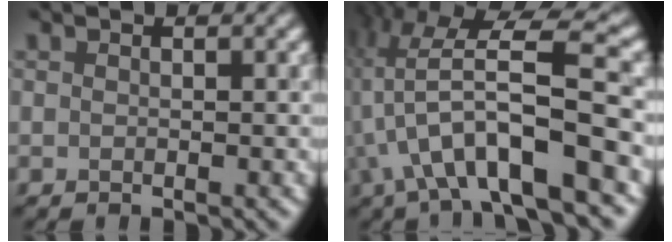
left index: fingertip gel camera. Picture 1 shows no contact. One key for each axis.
{"total": 10.8, "fx": -3.2, "fy": 3.4, "fz": 9.7, "tx": -0.169, "ty": 0.014, "tz": -0.053}